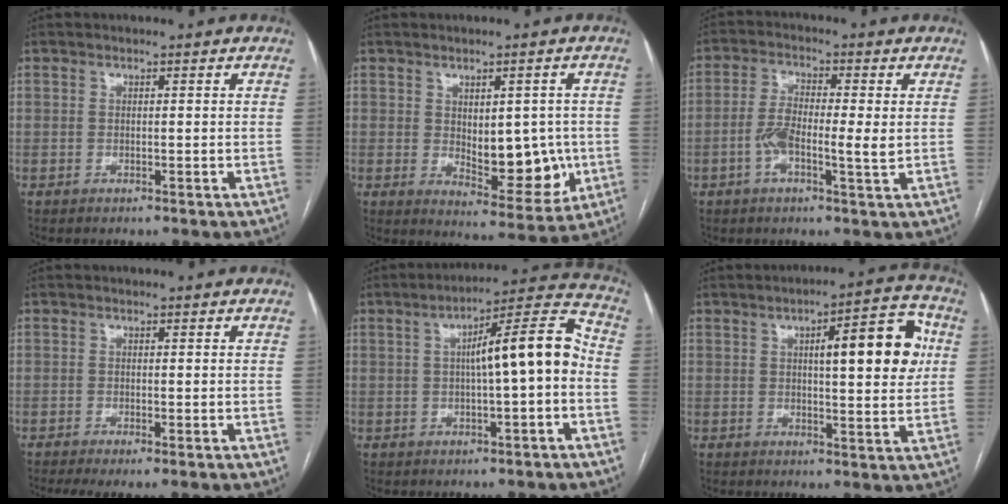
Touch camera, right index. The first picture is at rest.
{"total": 9.9, "force": [-0.5, 4.6, 8.8], "torque": [-0.112, -0.003, 0.013]}
{"total": 6.8, "force": [-0.8, 1.6, 6.5], "torque": [-0.131, 0.009, -0.021]}
{"total": 2.6, "force": [-1.4, 0.5, 2.1], "torque": [-0.038, -0.008, -0.023]}
{"total": 11.4, "force": [-0.2, 1.3, 11.3], "torque": [-0.165, 0.035, -0.002]}
{"total": 12.1, "force": [2.7, 2.8, 11.4], "torque": [-0.152, 0.022, 0.034]}